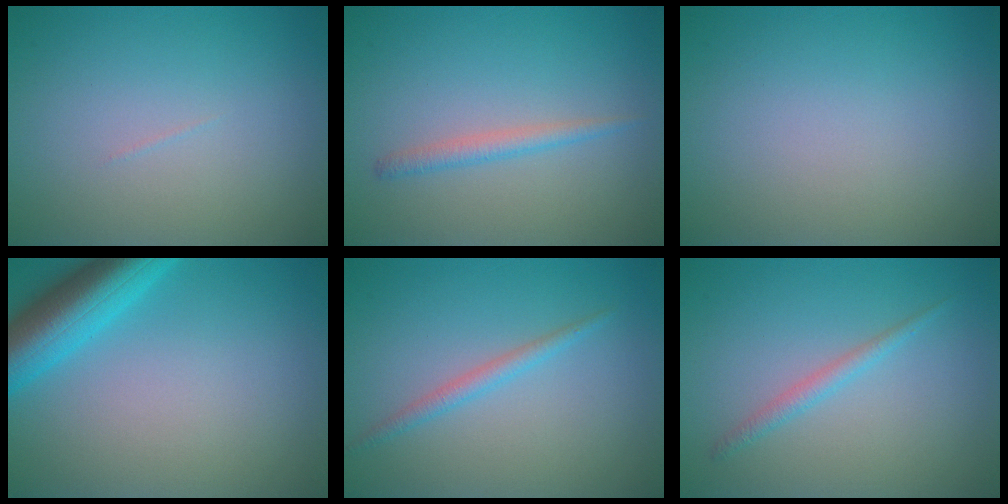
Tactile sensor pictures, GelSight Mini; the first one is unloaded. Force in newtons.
{"total": 1.5, "press": 1.5, "slide": 0.1}
{"total": 0.0}
{"total": 6.6, "press": 6.5, "slide": 0.5}
{"total": 1.4, "press": 1.4, "slide": 0.1}
{"total": 1.4, "press": 1.4, "slide": 0.1}